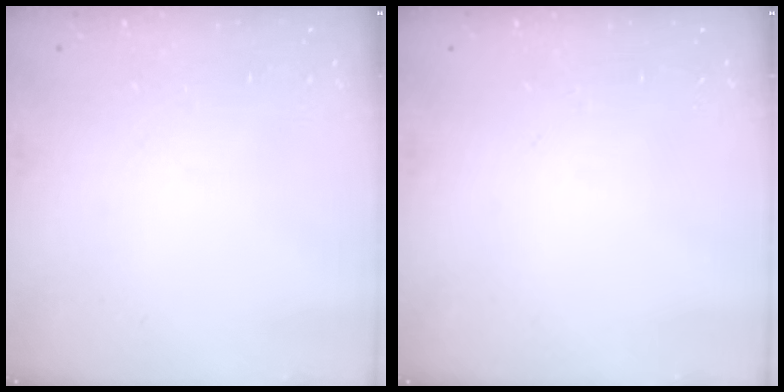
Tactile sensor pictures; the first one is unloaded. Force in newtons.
{"total": 0.0}